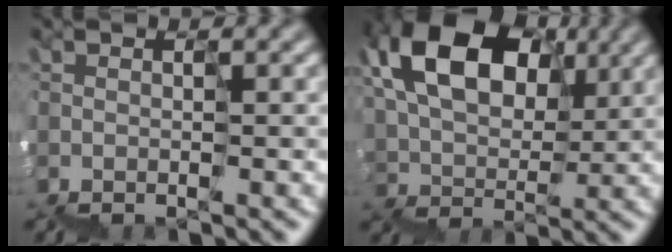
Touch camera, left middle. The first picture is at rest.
{"total": 11.4, "force": [5.8, 7.1, 6.8], "torque": [-0.113, 0.043, 0.095]}